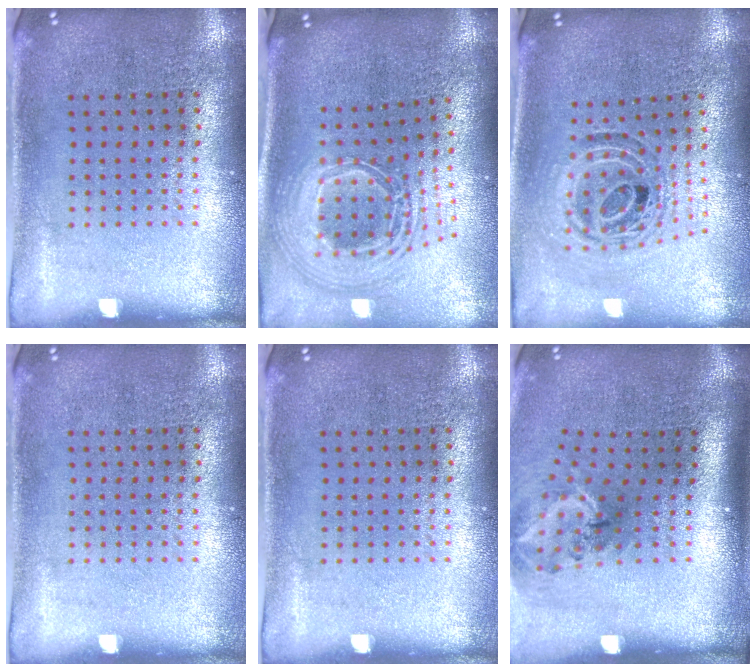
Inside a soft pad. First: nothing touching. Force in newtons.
{"total": 2.8, "press": 1.9, "slide": 2.0}
{"total": 1.1, "press": 1.0, "slide": 0.4}
{"total": 0.0}
{"total": 0.0}
{"total": 1.9, "press": 1.3, "slide": 1.4}